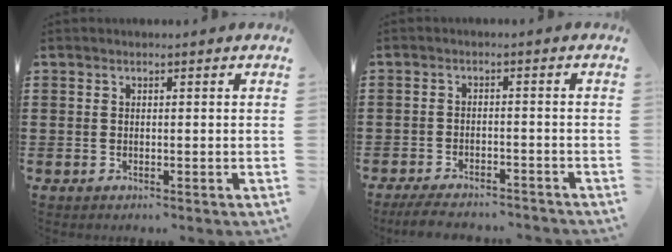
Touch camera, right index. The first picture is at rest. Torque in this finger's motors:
{"motor_torque": [-0.33, 0.36, 0.15, 0.05]}